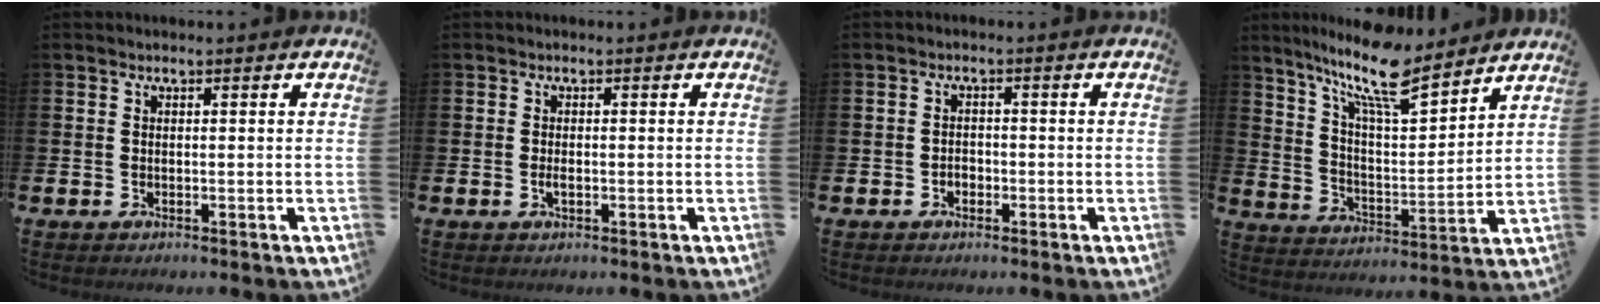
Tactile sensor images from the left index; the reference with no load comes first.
{"total": 1.1, "force": [-0.3, 0.5, 1.0], "torque": [-0.027, 0.003, -0.004]}
{"total": 1.4, "force": [-0.7, 1.1, 0.5], "torque": [-0.013, 0.003, -0.015]}
{"total": 11.6, "force": [9.9, 2.2, 5.6], "torque": [-0.134, -0.061, 0.172]}